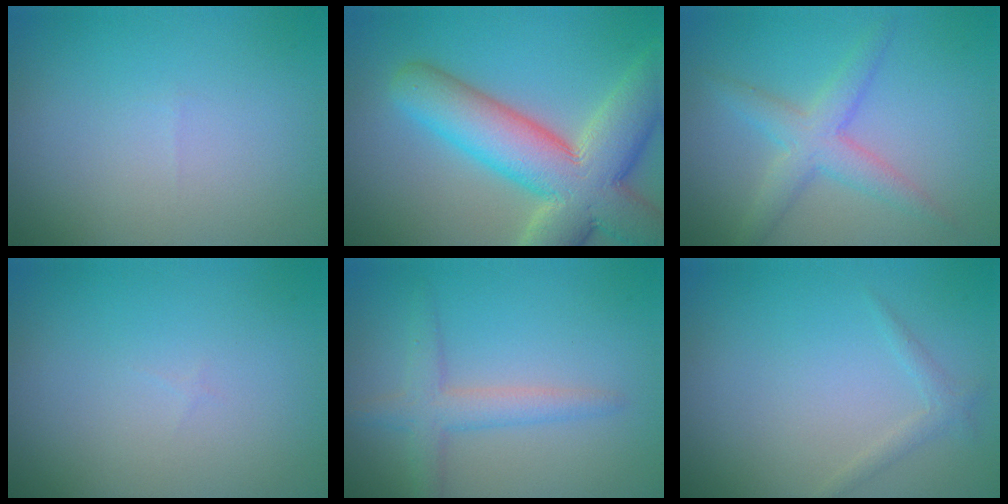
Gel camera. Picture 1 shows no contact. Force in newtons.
{"total": 11.4, "press": 11.4, "slide": 1.1}
{"total": 3.5, "press": 3.5, "slide": 0.0}
{"total": 0.0}
{"total": 2.9, "press": 2.9, "slide": 0.2}
{"total": 1.1, "press": 1.1, "slide": 0.1}